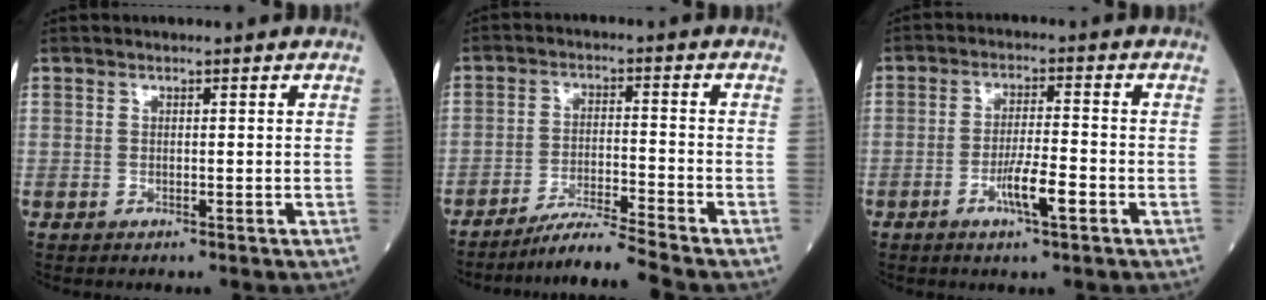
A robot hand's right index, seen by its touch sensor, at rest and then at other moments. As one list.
[{"total": 6.8, "force": [-6.1, -2.0, 2.4], "torque": [-0.043, -0.022, -0.110]}, {"total": 5.6, "force": [-2.4, 0.5, 5.0], "torque": [-0.094, -0.003, -0.042]}]